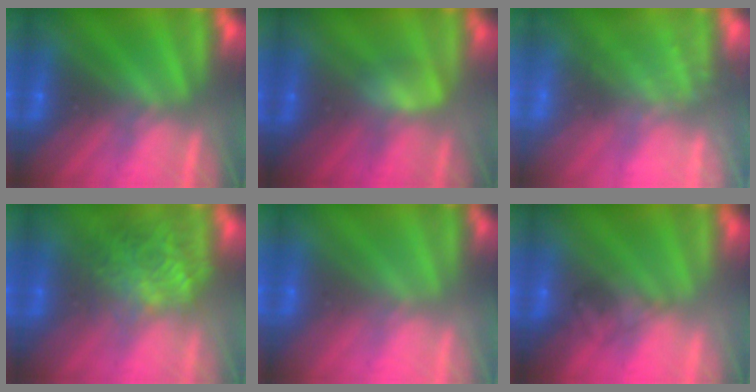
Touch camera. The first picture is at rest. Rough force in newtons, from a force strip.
{"total": 2.5}
{"total": 2.5}
{"total": 3.4}
{"total": 2.9}
{"total": 1.5}